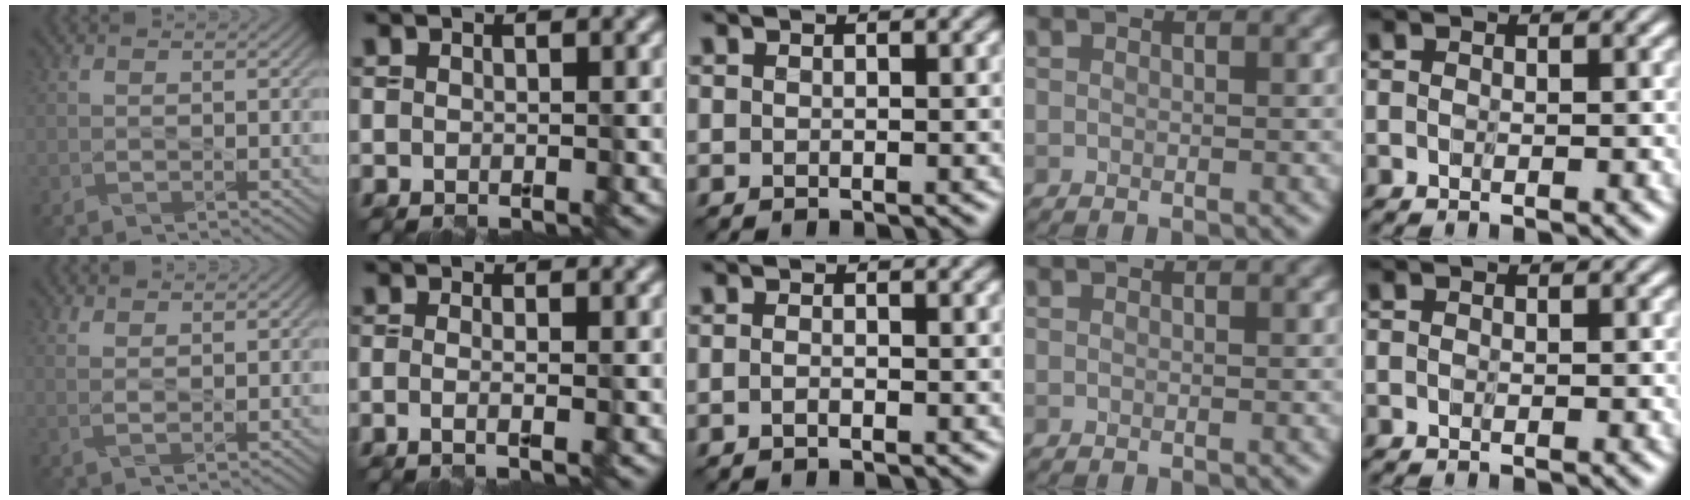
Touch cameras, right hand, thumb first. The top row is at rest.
{"thumb": {"total": 1.5, "force": [1.3, -0.1, 0.7], "torque": [-0.013, -0.003, 0.031]}, "index": {"total": 1.4, "force": [-1.0, 0.1, 0.9], "torque": [-0.013, -0.001, -0.018]}, "middle": {"total": 0.6, "force": [-0.5, 0.0, 0.3], "torque": [-0.011, 0.002, -0.009]}}